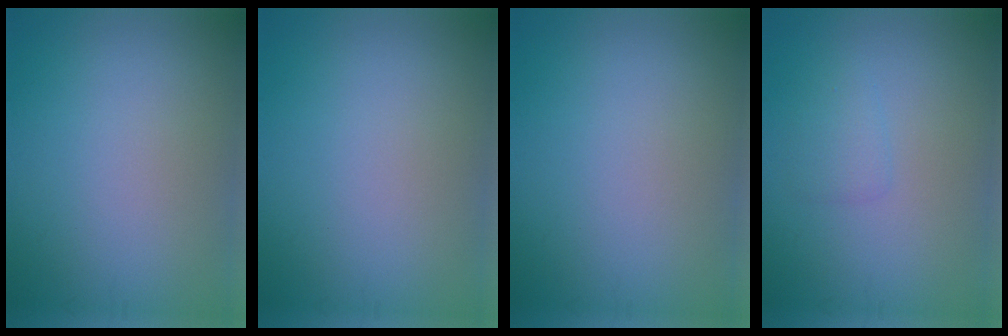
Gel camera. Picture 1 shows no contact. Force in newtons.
{"total": 0.0}
{"total": 0.0}
{"total": 1.2, "press": 1.2, "slide": 0.1}